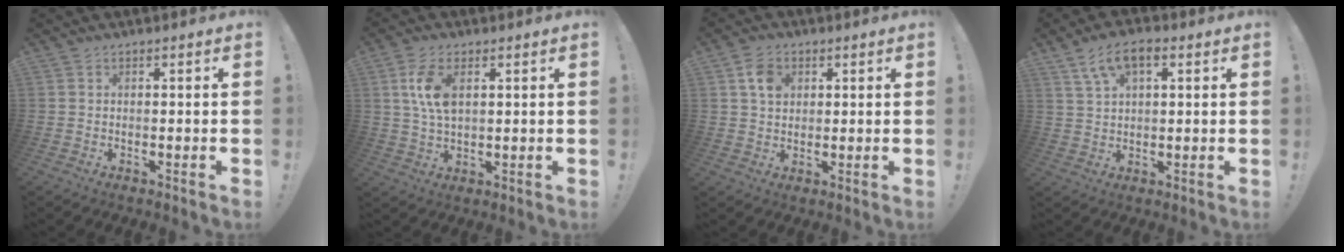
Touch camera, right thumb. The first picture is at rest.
{"total": 8.3, "force": [2.4, 4.2, 6.7], "torque": [-0.130, -0.004, 0.041]}
{"total": 6.4, "force": [2.5, 5.0, 3.1], "torque": [-0.042, -0.001, 0.045]}
{"total": 8.2, "force": [3.8, 4.2, 5.9], "torque": [-0.106, 0.001, 0.074]}